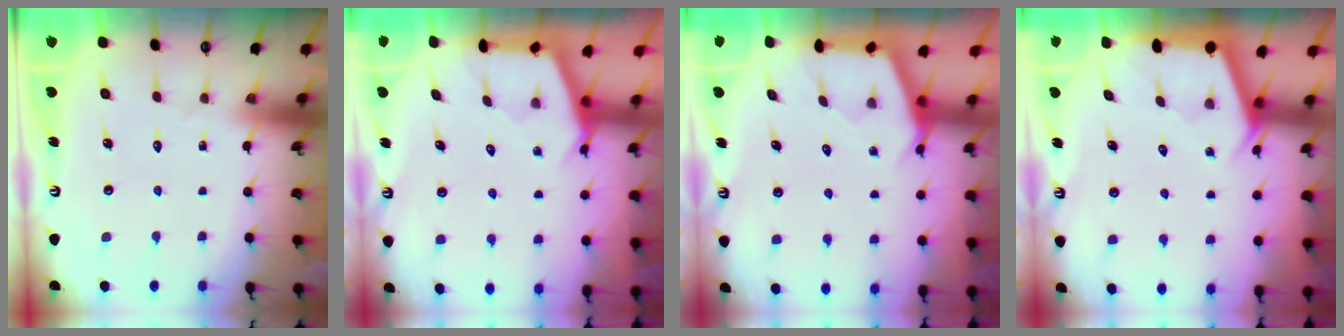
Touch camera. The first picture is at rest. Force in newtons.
{"total": 2.9, "press": 2.9, "slide": 0.4}
{"total": 3.0, "press": 3.0, "slide": 0.4}
{"total": 2.9, "press": 2.8, "slide": 0.4}